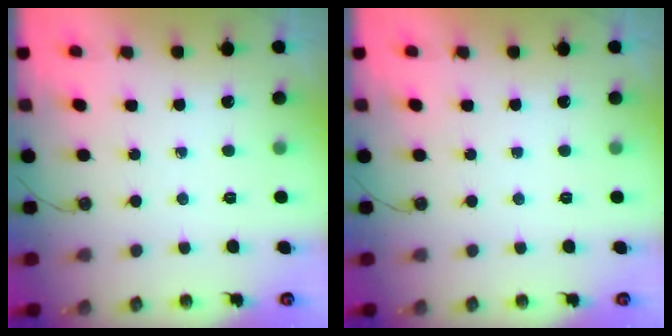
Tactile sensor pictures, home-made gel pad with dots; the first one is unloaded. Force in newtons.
{"total": 0.0}